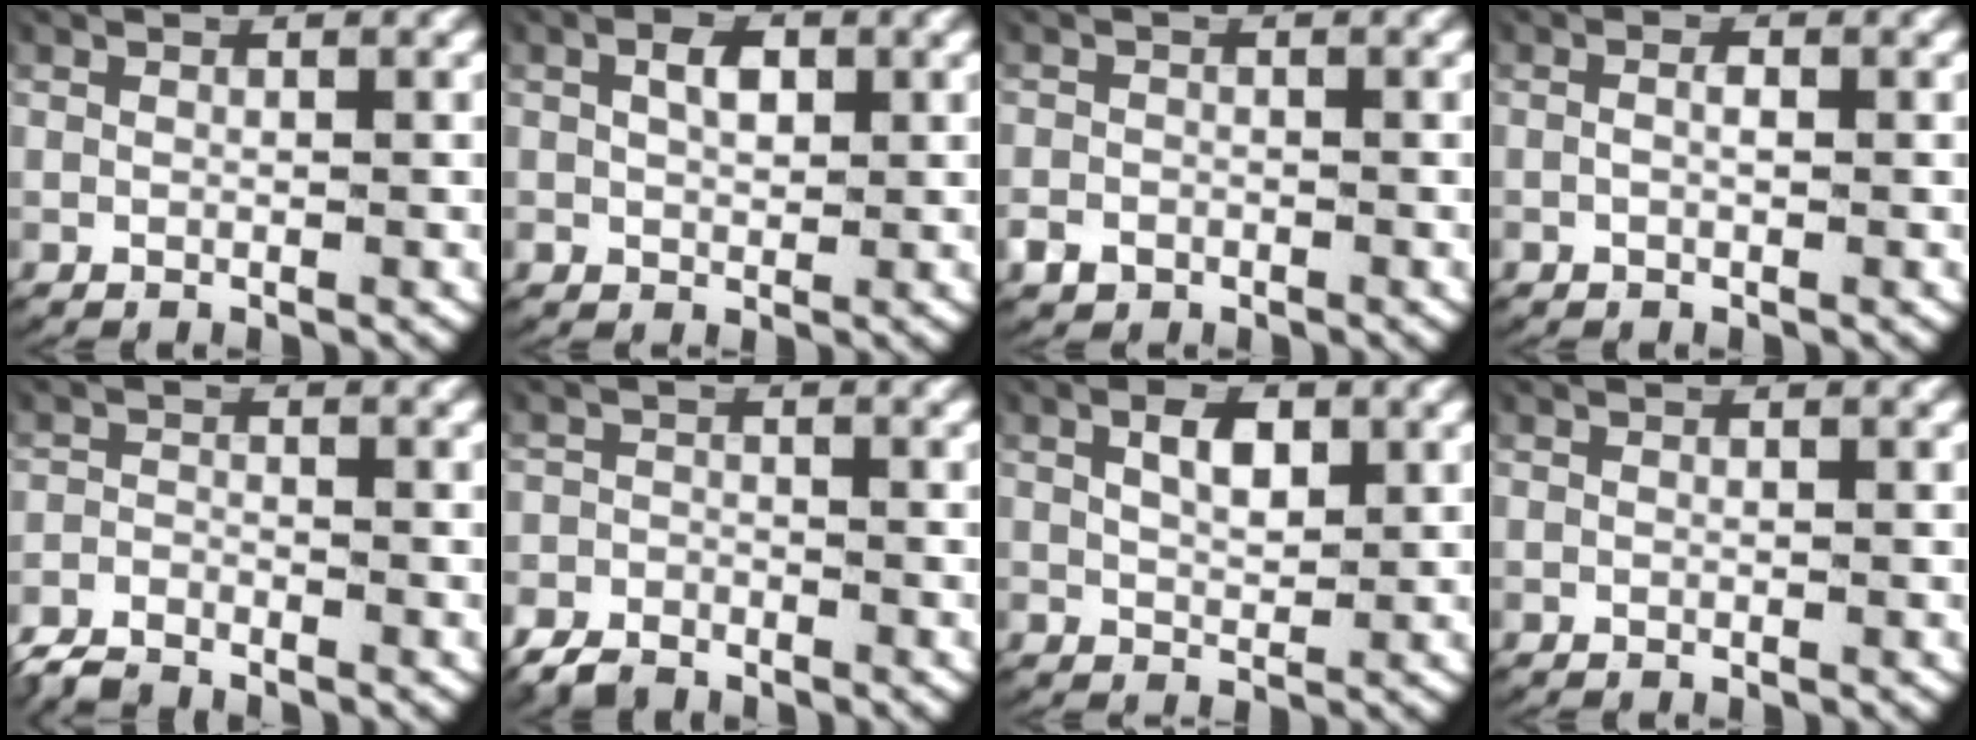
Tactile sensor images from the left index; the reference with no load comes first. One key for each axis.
{"total": 2.5, "fx": 0.6, "fy": 1.7, "fz": 1.7, "tx": -0.031, "ty": -0.006, "tz": 0.017}
{"total": 1.9, "fx": -1.2, "fy": 1.4, "fz": 0.4, "tx": -0.016, "ty": -0.013, "tz": -0.016}
{"total": 1.0, "fx": -0.2, "fy": 0.4, "fz": 0.9, "tx": -0.020, "ty": -0.005, "tz": -0.001}
{"total": 2.7, "fx": -2.4, "fy": 1.1, "fz": 0.4, "tx": -0.017, "ty": -0.012, "tz": -0.042}
{"total": 3.2, "fx": -2.7, "fy": 1.7, "fz": 0.2, "tx": -0.009, "ty": -0.013, "tz": -0.046}
{"total": 2.8, "fx": 1.1, "fy": 1.5, "fz": 2.1, "tx": -0.034, "ty": -0.006, "tz": 0.024}
{"total": 0.0}